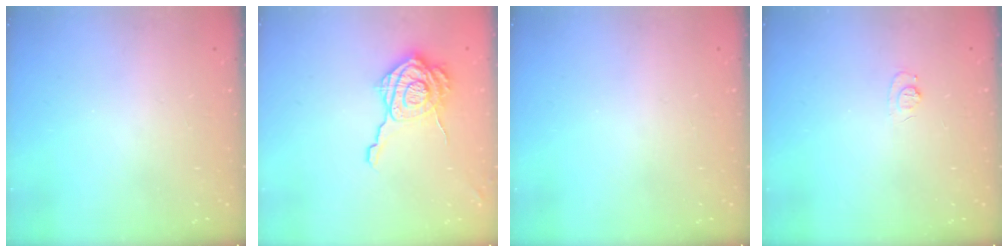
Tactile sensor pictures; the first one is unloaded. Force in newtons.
{"total": 14.9, "press": 14.9, "slide": 0.8}
{"total": 0.0}
{"total": 4.8, "press": 4.8, "slide": 0.6}